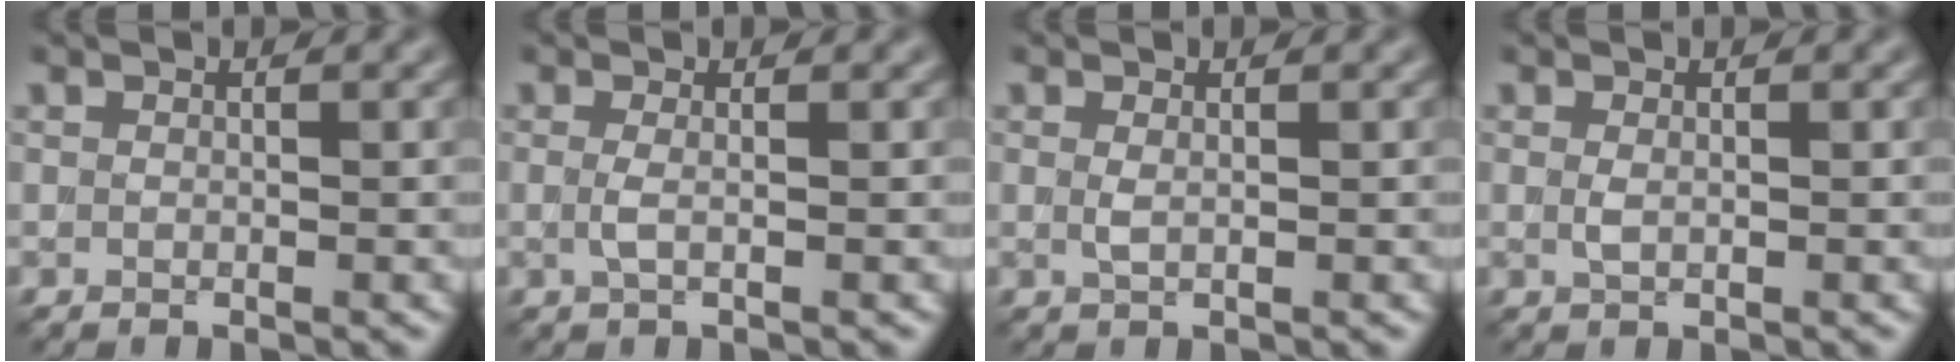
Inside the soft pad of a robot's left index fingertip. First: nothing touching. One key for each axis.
{"total": 1.2, "fx": 0.0, "fy": 0.3, "fz": 1.1, "tx": -0.025, "ty": -0.003, "tz": -0.002}
{"total": 0.8, "fx": 0.2, "fy": 0.2, "fz": 0.7, "tx": -0.017, "ty": -0.001, "tz": 0.003}
{"total": 0.8, "fx": 0.1, "fy": 0.3, "fz": 0.7, "tx": -0.018, "ty": -0.001, "tz": 0.002}